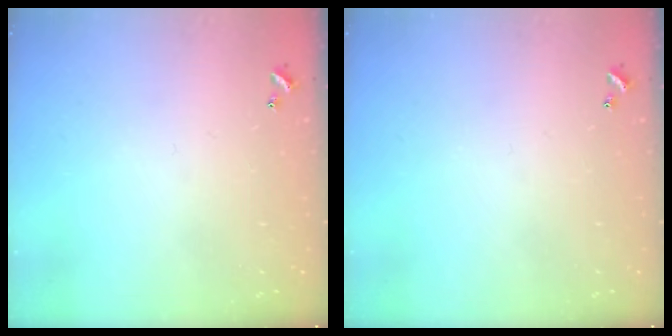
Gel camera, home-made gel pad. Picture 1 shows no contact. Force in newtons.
{"total": 0.0}